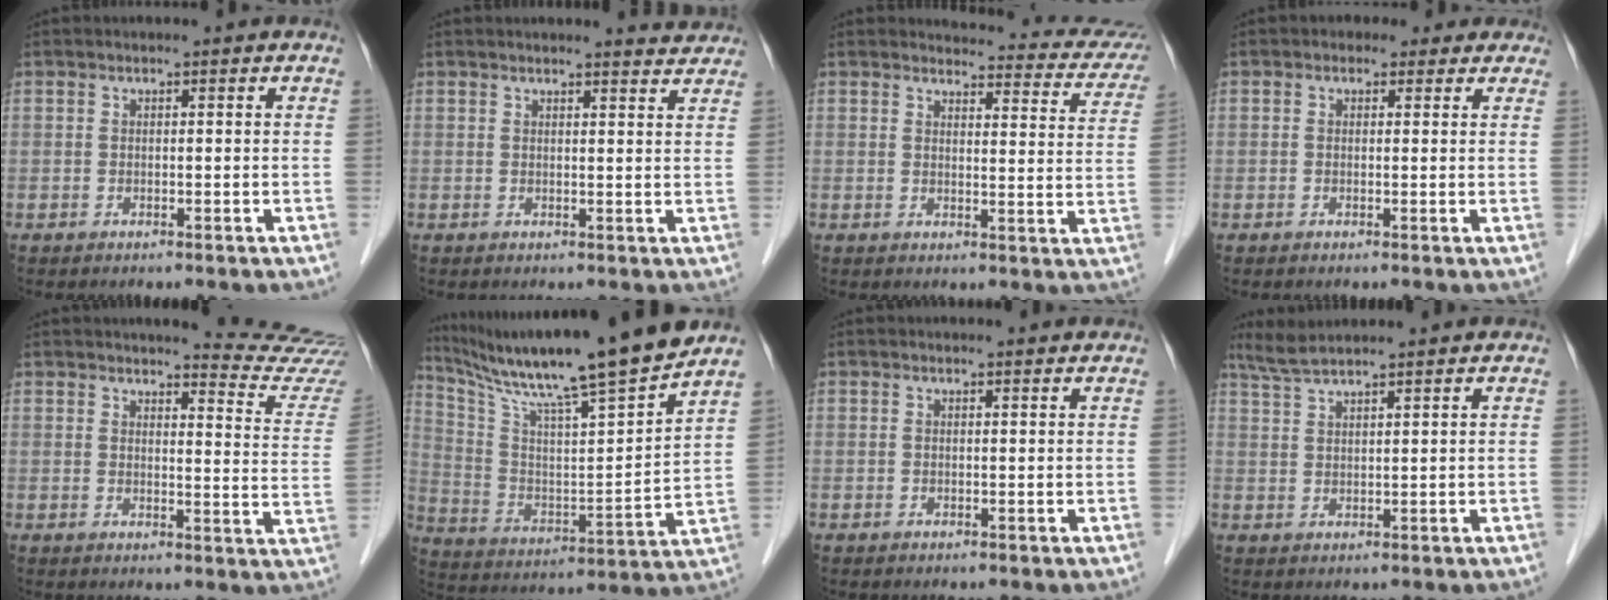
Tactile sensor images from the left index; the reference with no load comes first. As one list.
[{"total": 4.0, "force": [4.0, 0.2, 0.6], "torque": [-0.012, -0.008, 0.033]}, {"total": 15.7, "force": [15.1, 3.5, 2.7], "torque": [0.010, -0.058, 0.135]}, {"total": 3.3, "force": [2.2, 2.4, 0.7], "torque": [0.002, 0.010, 0.016]}, {"total": 12.8, "force": [12.6, -0.8, 2.4], "torque": [-0.020, -0.108, 0.121]}, {"total": 21.3, "force": [18.0, -1.0, 11.4], "torque": [-0.204, -0.015, 0.293]}, {"total": 1.1, "force": [1.1, -0.1, 0.0], "torque": [-0.011, -0.003, 0.010]}, {"total": 5.3, "force": [4.8, -0.8, 2.2], "torque": [-0.044, 0.030, 0.092]}]